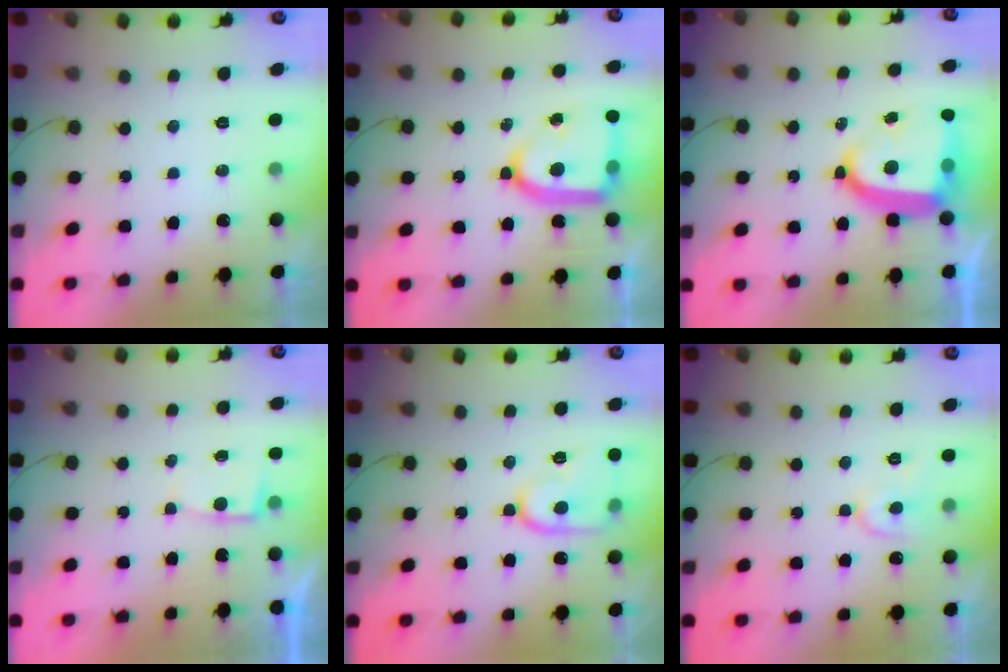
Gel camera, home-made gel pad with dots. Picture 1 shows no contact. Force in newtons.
{"total": 17.2, "press": 17.1, "slide": 1.8}
{"total": 16.3, "press": 16.2, "slide": 1.6}
{"total": 2.8, "press": 2.8, "slide": 0.3}
{"total": 13.1, "press": 13.1, "slide": 1.3}
{"total": 7.6, "press": 7.6, "slide": 0.8}